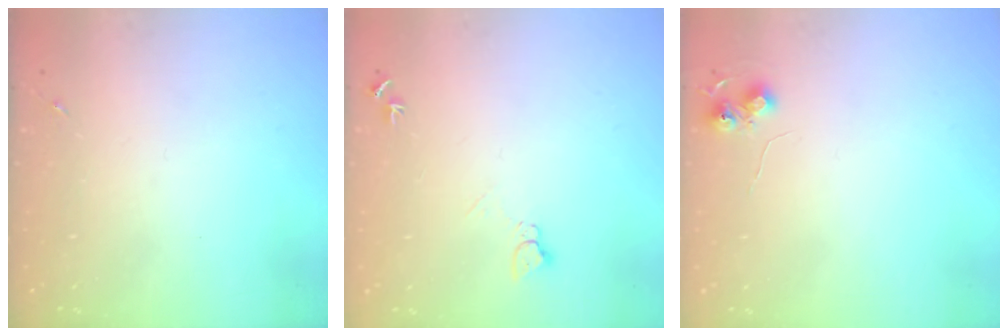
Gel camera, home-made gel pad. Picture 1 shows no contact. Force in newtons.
{"total": 5.1, "press": 5.1, "slide": 0.6}
{"total": 5.6, "press": 5.6, "slide": 0.8}